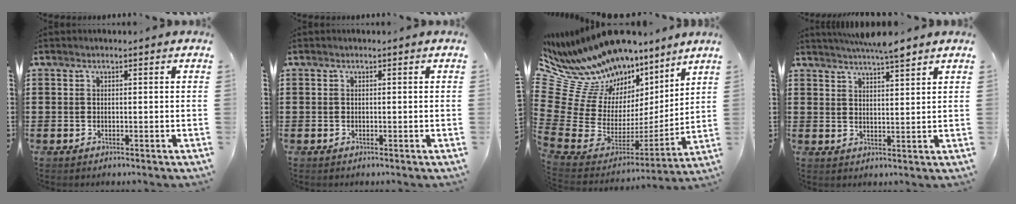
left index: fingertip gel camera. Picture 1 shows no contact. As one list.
[{"total": 0.0}, {"total": 13.4, "force": [10.0, 7.7, 4.7], "torque": [-0.166, -0.101, 0.182]}, {"total": 4.8, "force": [4.4, 0.3, 2.0], "torque": [-0.041, -0.010, 0.078]}]